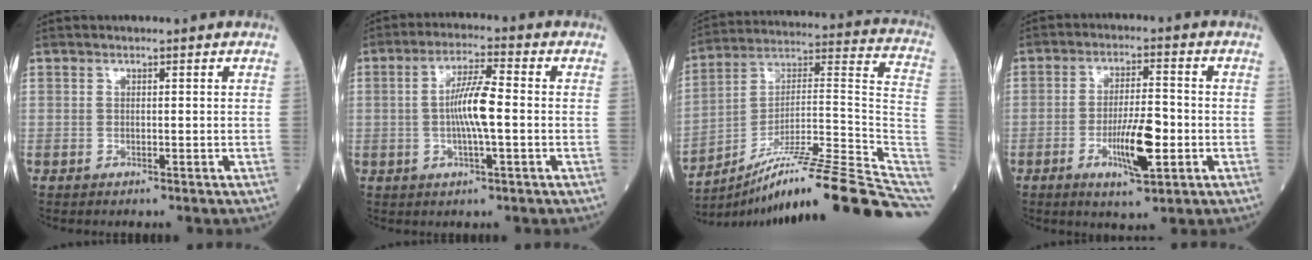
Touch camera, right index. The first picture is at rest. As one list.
[{"total": 7.2, "force": [-0.5, 0.7, 7.2], "torque": [-0.139, 0.004, -0.013]}, {"total": 25.9, "force": [-18.8, 0.2, 17.9], "torque": [-0.171, 0.035, -0.299]}, {"total": 8.2, "force": [-2.5, 1.6, 7.6], "torque": [-0.140, -0.004, -0.042]}]